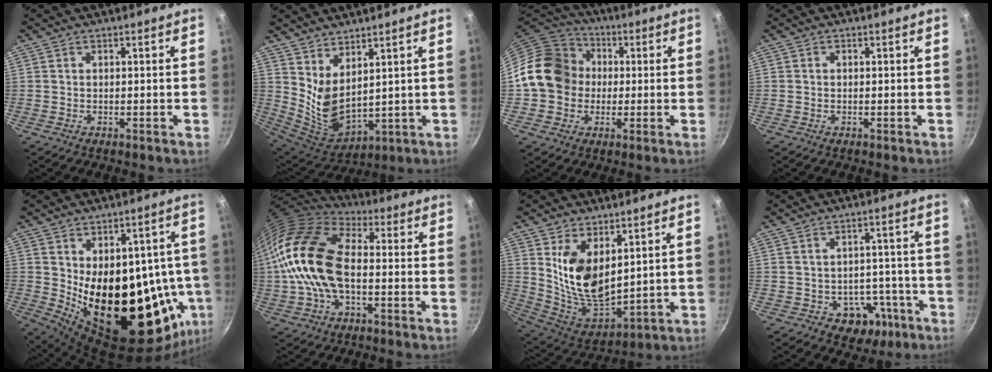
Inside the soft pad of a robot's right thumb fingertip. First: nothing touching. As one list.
[{"total": 9.3, "force": [4.7, 4.5, 6.6], "torque": [-0.107, -0.058, 0.108]}, {"total": 15.2, "force": [0.8, 13.3, 7.4], "torque": [-0.101, 0.034, 0.004]}, {"total": 0.5, "force": [0.0, 0.5, 0.2], "torque": [-0.002, 0.003, -0.001]}, {"total": 27.6, "force": [-1.5, 15.8, 22.6], "torque": [-0.266, -0.033, 0.008]}, {"total": 17.4, "force": [-1.0, 10.1, 14.1], "torque": [-0.251, 0.026, -0.030]}, {"total": 14.1, "force": [4.9, 7.8, 10.7], "torque": [-0.176, -0.054, 0.112]}, {"total": 8.1, "force": [-3.6, 6.4, 3.5], "torque": [0.006, 0.044, -0.033]}]